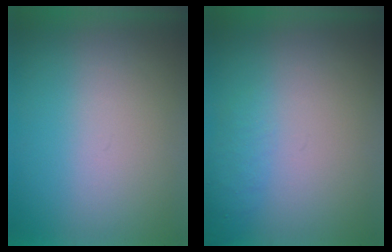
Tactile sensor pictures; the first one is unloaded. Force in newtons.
{"total": 1.3}